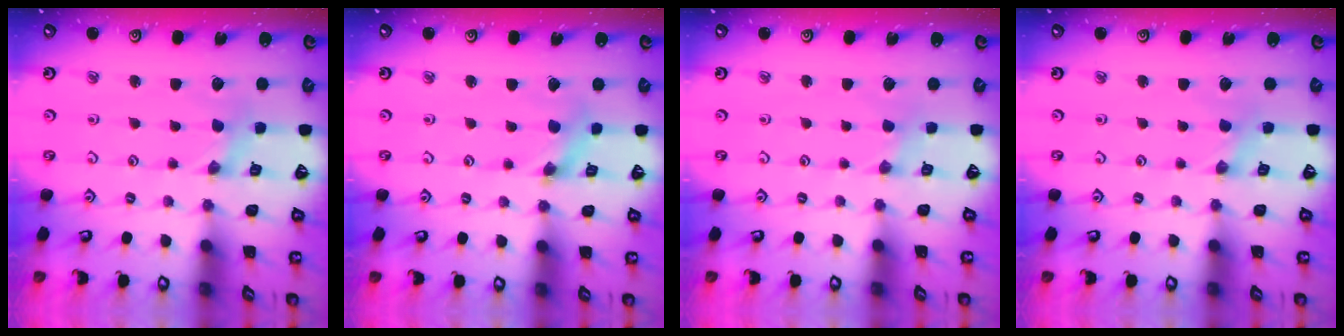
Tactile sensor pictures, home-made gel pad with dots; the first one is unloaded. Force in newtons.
{"total": 2.0, "press": 2.0, "slide": 0.1}
{"total": 0.6, "press": 0.6, "slide": 0.2}
{"total": 0.5, "press": 0.5, "slide": 0.1}